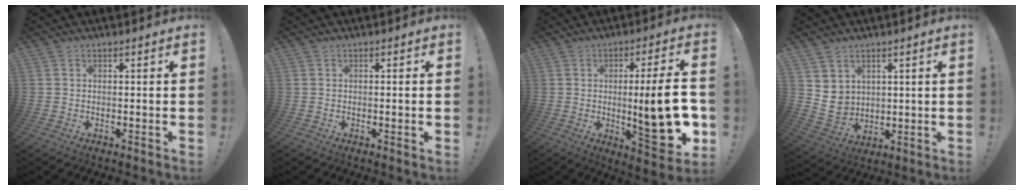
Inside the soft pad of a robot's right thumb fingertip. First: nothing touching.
{"total": 1.1, "force": [-0.2, -0.2, 1.1], "torque": [-0.020, -0.001, -0.004]}
{"total": 19.0, "force": [-1.5, 3.7, 18.6], "torque": [-0.264, -0.013, -0.023]}
{"total": 6.4, "force": [3.7, 5.1, 1.4], "torque": [-0.023, -0.032, 0.078]}